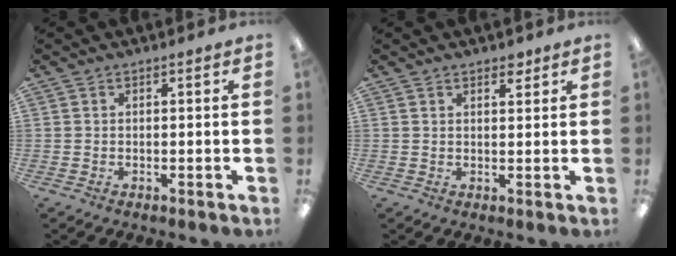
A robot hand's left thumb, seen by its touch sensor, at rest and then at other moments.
{"total": 2.4, "force": [1.9, 1.1, 0.9], "torque": [0.004, -0.009, 0.029]}